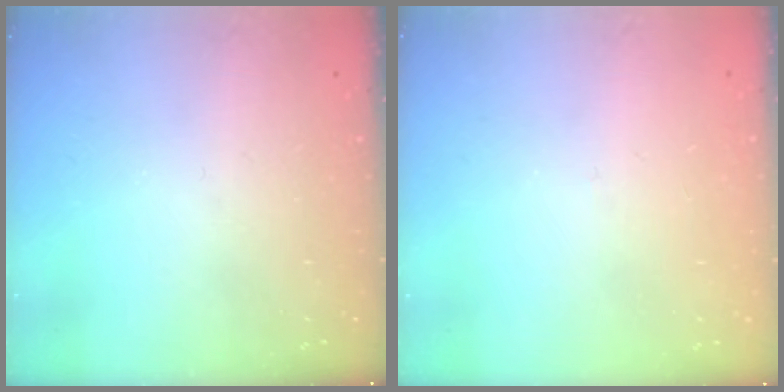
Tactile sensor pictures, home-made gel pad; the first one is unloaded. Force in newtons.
{"total": 2.7, "press": 2.7, "slide": 0.3}